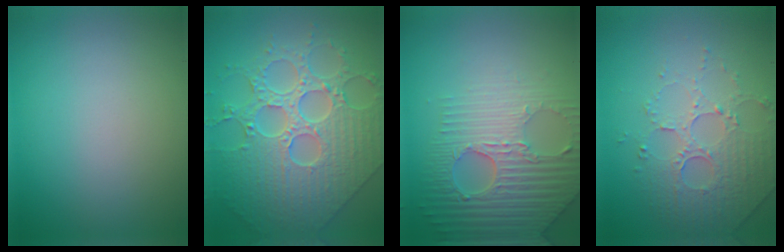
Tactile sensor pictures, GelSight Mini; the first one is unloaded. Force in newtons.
{"total": 9.4, "press": 7.0, "slide": 6.2}
{"total": 7.4, "press": 5.4, "slide": 5.1}
{"total": 5.0, "press": 3.5, "slide": 3.6}